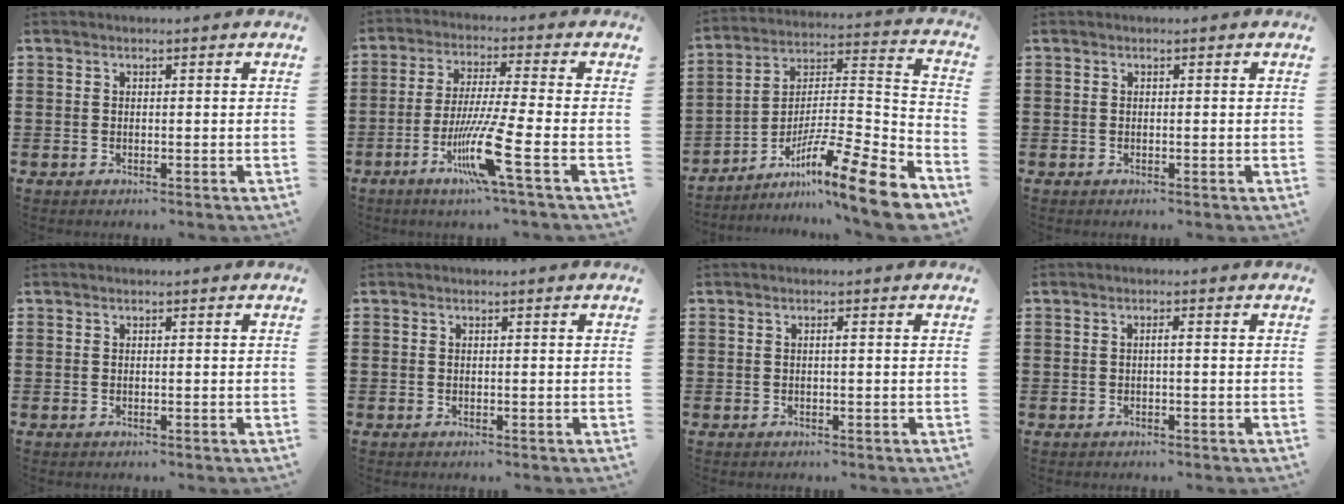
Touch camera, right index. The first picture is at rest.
{"total": 10.7, "force": [-4.7, 0.0, 9.7], "torque": [-0.199, -0.016, -0.092]}
{"total": 13.5, "force": [-9.5, 1.0, 9.5], "torque": [-0.141, 0.014, -0.173]}
{"total": 0.0}
{"total": 0.0}
{"total": 0.0}
{"total": 0.6, "force": [0.0, 0.0, 0.6], "torque": [-0.010, -0.001, -0.001]}
{"total": 0.8, "force": [-0.2, 0.0, 0.8], "torque": [-0.015, -0.002, -0.004]}